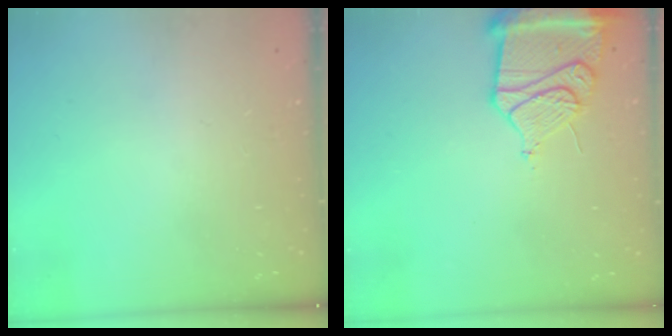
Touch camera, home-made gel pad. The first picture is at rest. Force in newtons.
{"total": 15.7, "press": 15.6, "slide": 1.5}